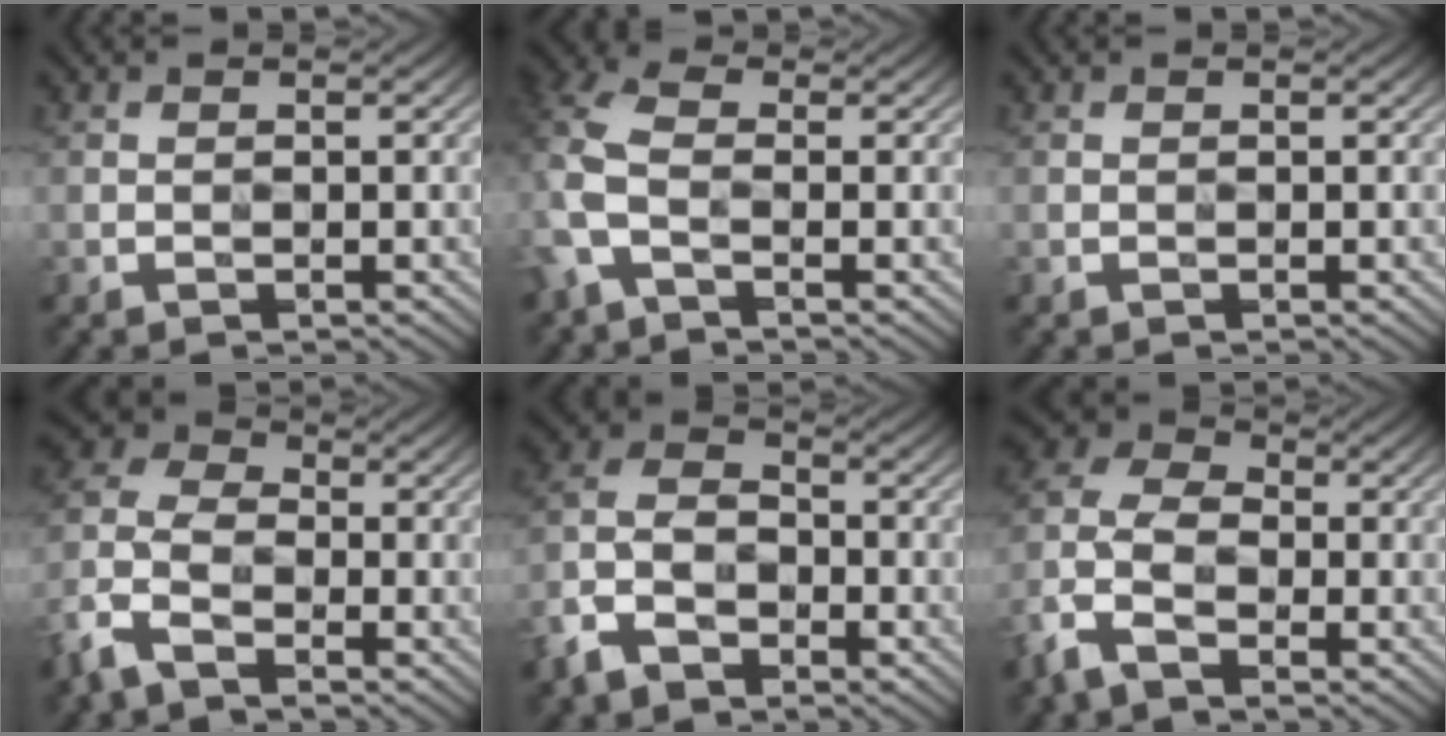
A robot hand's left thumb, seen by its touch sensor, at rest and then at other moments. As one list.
[{"total": 5.0, "force": [-0.5, 2.6, 4.2], "torque": [-0.110, 0.012, -0.024]}, {"total": 0.0}, {"total": 8.2, "force": [-4.5, 4.7, 4.9], "torque": [-0.135, -0.012, -0.106]}, {"total": 7.7, "force": [-4.7, 4.5, 4.1], "torque": [-0.102, -0.006, -0.107]}, {"total": 9.0, "force": [-4.4, 5.3, 5.7], "torque": [-0.155, -0.011, -0.106]}]